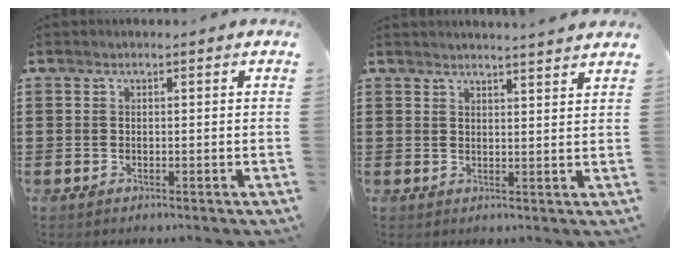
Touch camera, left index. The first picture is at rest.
{"total": 2.6, "force": [2.5, -0.6, 0.2], "torque": [-0.010, -0.010, 0.047]}